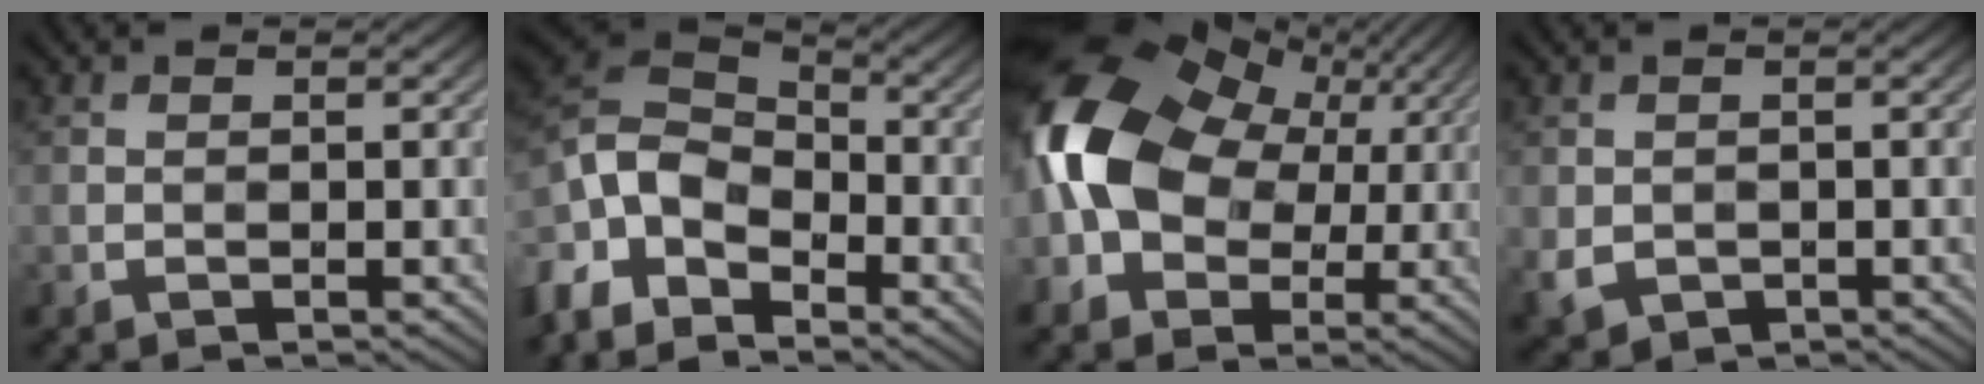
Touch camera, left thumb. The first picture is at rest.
{"total": 10.7, "force": [-6.0, 6.5, 6.2], "torque": [-0.165, -0.010, -0.136]}
{"total": 16.6, "force": [1.7, 12.2, 11.1], "torque": [-0.224, -0.003, 0.036]}
{"total": 2.6, "force": [-0.8, 2.1, 1.3], "torque": [-0.035, -0.016, -0.013]}